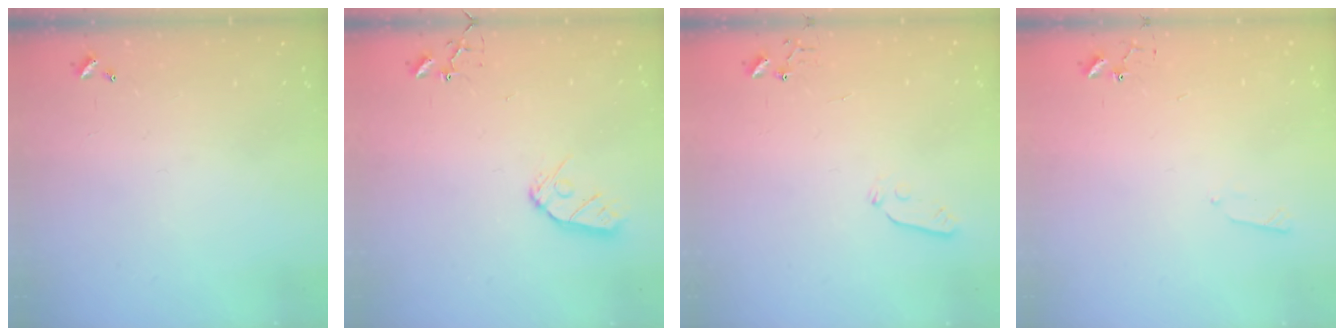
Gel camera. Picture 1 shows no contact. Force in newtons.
{"total": 8.6, "press": 8.5, "slide": 0.7}
{"total": 3.5, "press": 3.5, "slide": 0.4}
{"total": 4.1, "press": 4.0, "slide": 0.6}